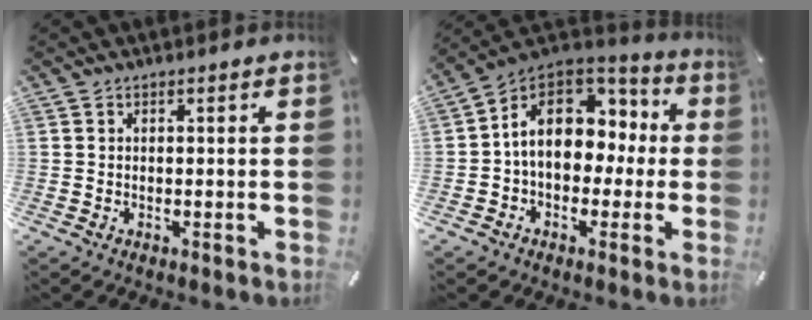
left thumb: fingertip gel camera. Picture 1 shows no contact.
{"total": 13.8, "force": [1.9, 10.7, 8.4], "torque": [-0.148, -0.004, 0.040]}